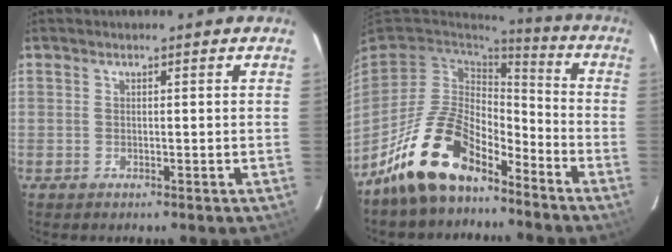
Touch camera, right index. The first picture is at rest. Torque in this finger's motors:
{"motor_torque": [1.06, -1.08, 1.05, 0.21]}